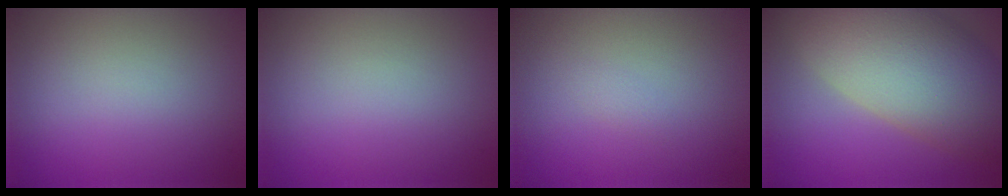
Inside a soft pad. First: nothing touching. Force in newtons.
{"total": 0.0}
{"total": 0.5, "press": 0.5, "slide": 0.1}
{"total": 11.5, "press": 11.4, "slide": 1.0}